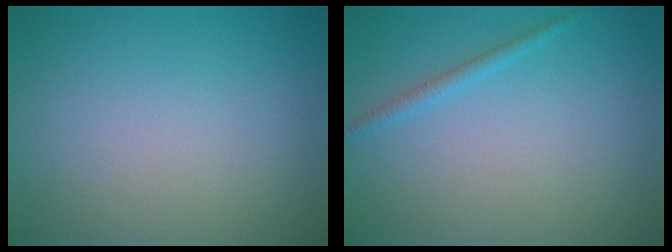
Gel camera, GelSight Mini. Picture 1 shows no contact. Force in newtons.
{"total": 1.1, "press": 1.0, "slide": 0.1}